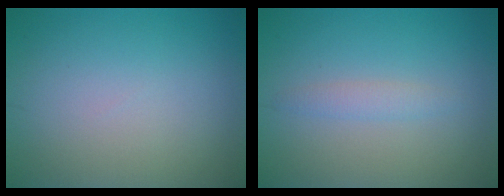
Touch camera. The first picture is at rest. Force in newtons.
{"total": 1.3, "press": 1.3, "slide": 0.2}